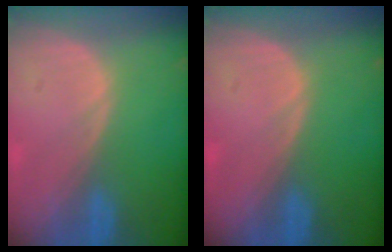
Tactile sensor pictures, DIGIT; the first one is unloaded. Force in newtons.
{"total": 0.0}